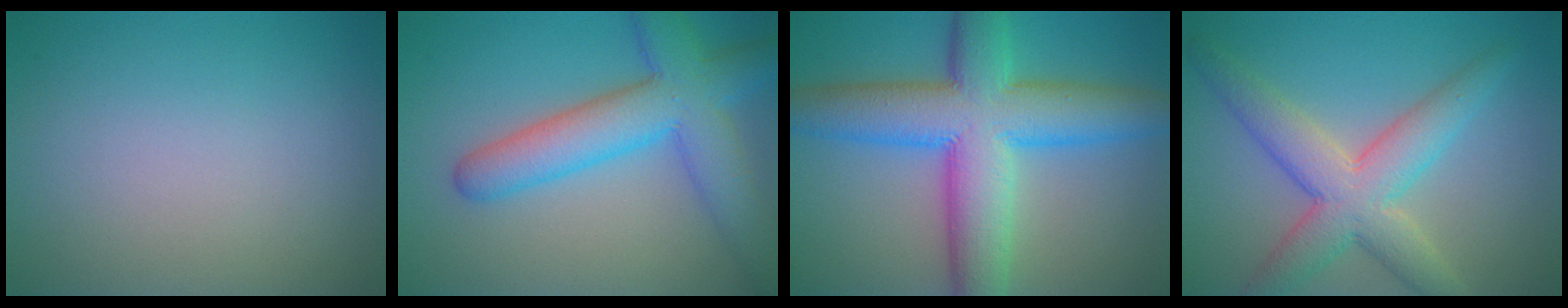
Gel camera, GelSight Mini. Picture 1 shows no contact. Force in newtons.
{"total": 7.7, "press": 7.7, "slide": 0.5}
{"total": 11.2, "press": 11.2, "slide": 0.2}
{"total": 6.5, "press": 6.5, "slide": 0.1}